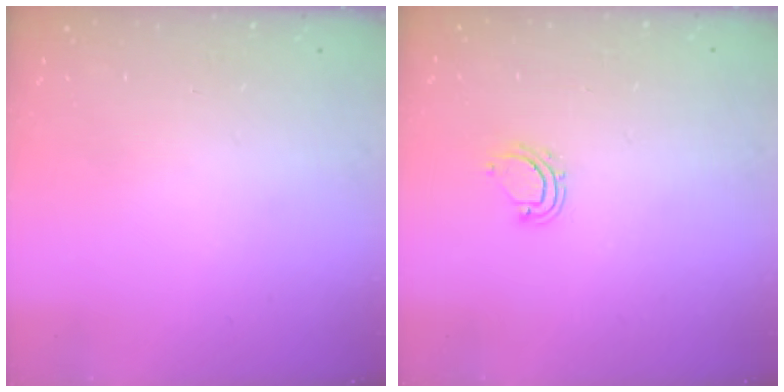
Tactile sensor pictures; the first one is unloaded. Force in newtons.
{"total": 5.4, "press": 5.4, "slide": 0.4}